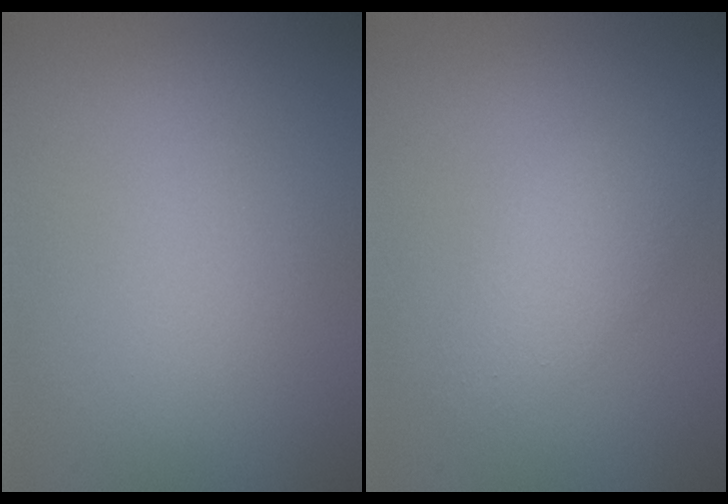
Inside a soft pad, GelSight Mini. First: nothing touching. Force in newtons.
{"total": 2.7, "press": 2.7, "slide": 0.2}